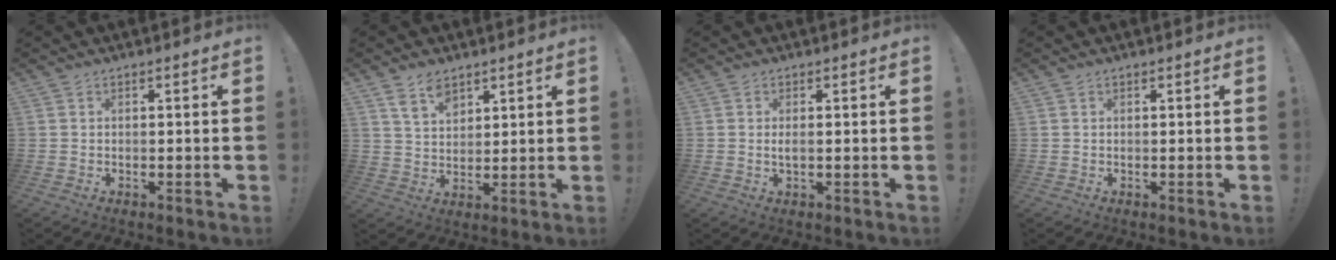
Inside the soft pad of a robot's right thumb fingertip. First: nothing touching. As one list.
[{"total": 7.3, "force": [4.9, 4.1, 3.5], "torque": [-0.057, -0.024, 0.092]}, {"total": 1.6, "force": [0.0, 0.3, 1.6], "torque": [-0.027, 0.000, -0.001]}, {"total": 0.0}]